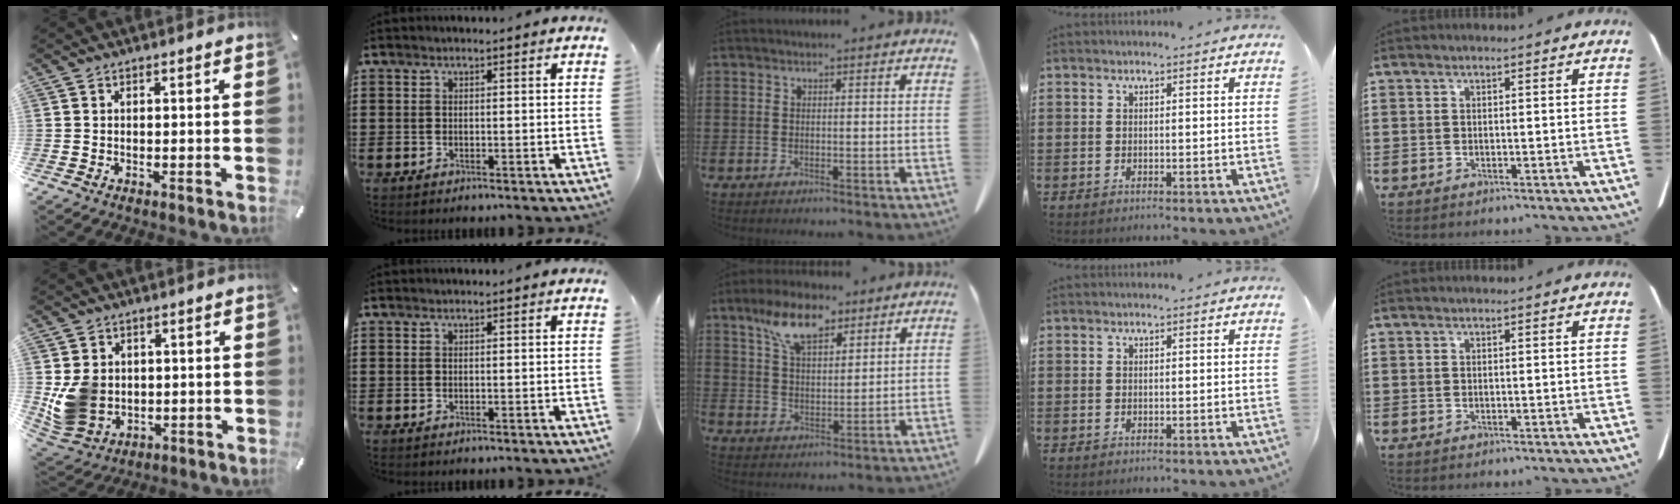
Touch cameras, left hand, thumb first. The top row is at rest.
{"thumb": {"total": 9.6, "force": [0.3, 8.8, 3.9], "torque": [-0.094, -0.002, 0.007]}, "middle": {"total": 9.0, "force": [6.1, 3.8, 5.3], "torque": [-0.113, -0.001, 0.110]}}